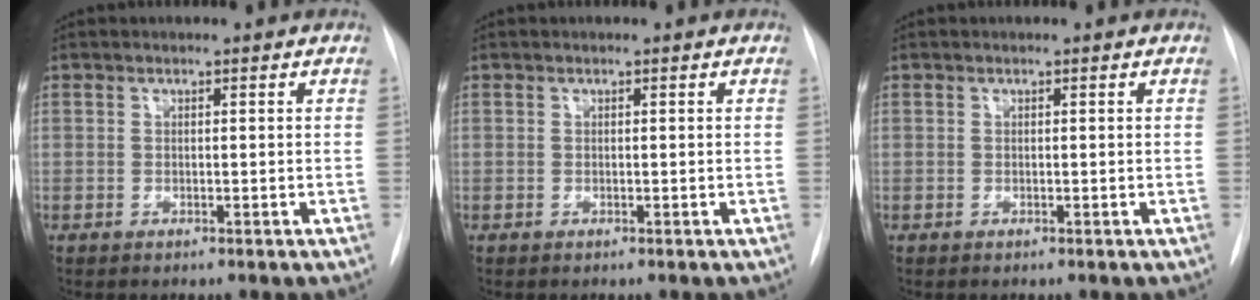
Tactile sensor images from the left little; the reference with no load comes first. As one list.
[{"total": 0.0}, {"total": 0.0}]